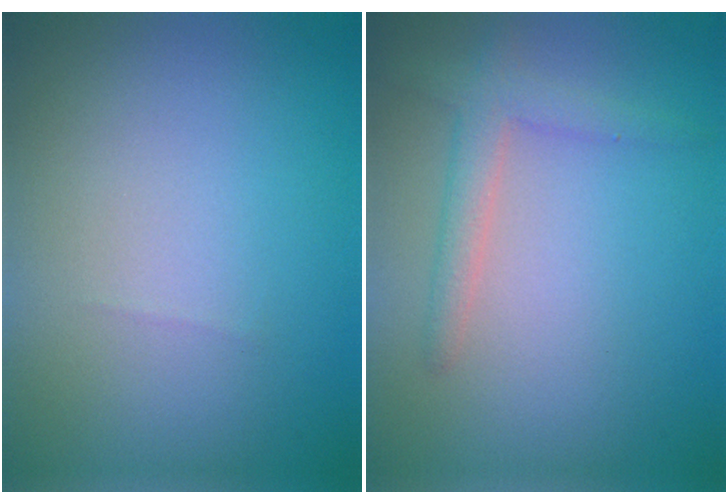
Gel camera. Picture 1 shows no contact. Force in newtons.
{"total": 2.5, "press": 2.5, "slide": 0.1}